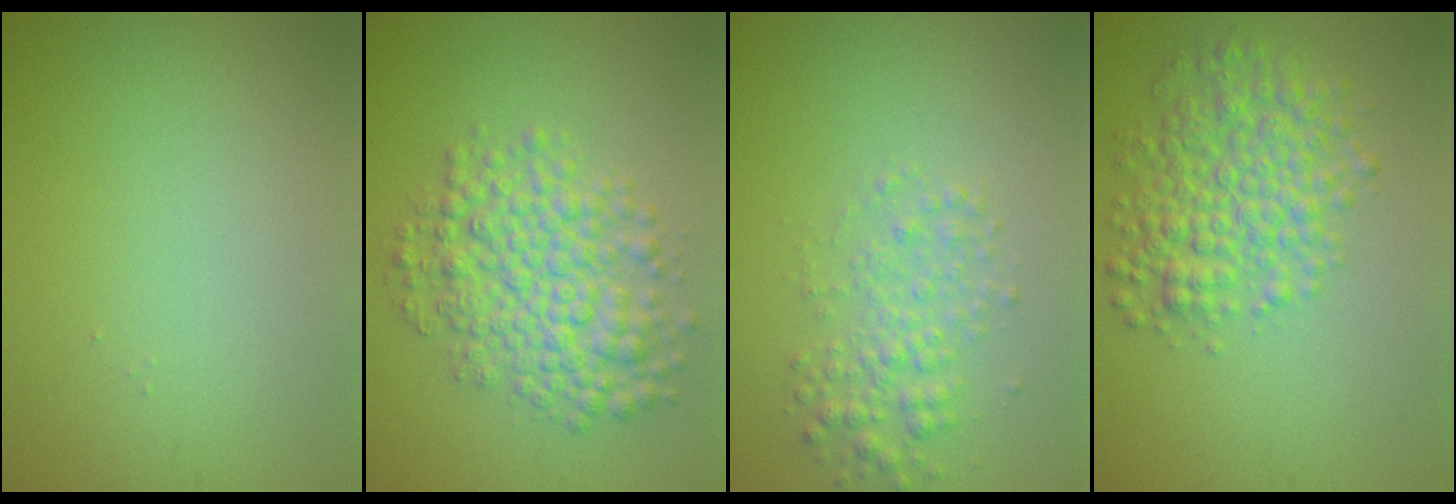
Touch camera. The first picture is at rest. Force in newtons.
{"total": 6.3, "press": 6.3, "slide": 0.1}
{"total": 2.7, "press": 2.7, "slide": 0.0}
{"total": 5.8, "press": 5.8, "slide": 0.1}